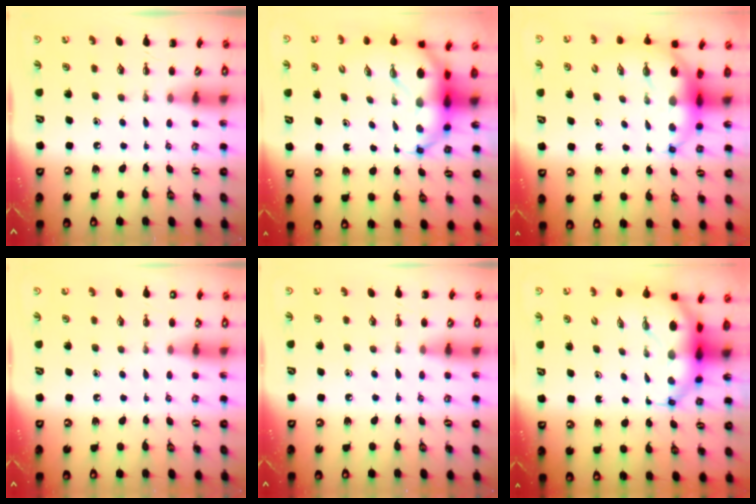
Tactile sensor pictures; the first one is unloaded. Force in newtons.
{"total": 9.7, "press": 9.4, "slide": 2.4}
{"total": 9.4, "press": 9.1, "slide": 2.4}
{"total": 3.7, "press": 2.5, "slide": 2.7}
{"total": 6.9, "press": 6.6, "slide": 2.1}
{"total": 7.9, "press": 7.6, "slide": 2.1}